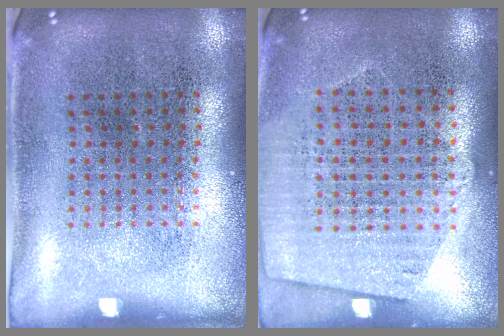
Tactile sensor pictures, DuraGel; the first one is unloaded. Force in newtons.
{"total": 1.3, "press": 1.1, "slide": 0.6}